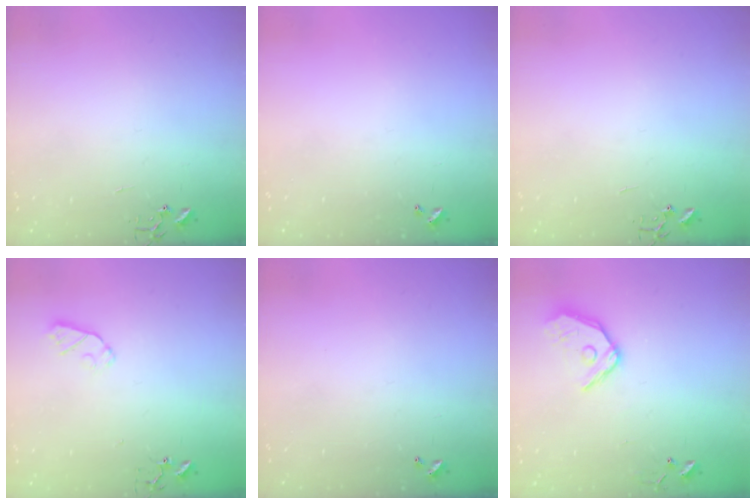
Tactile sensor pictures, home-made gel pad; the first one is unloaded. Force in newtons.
{"total": 0.0}
{"total": 0.0}
{"total": 5.2, "press": 5.2, "slide": 0.7}
{"total": 0.0}
{"total": 12.4, "press": 12.2, "slide": 2.1}